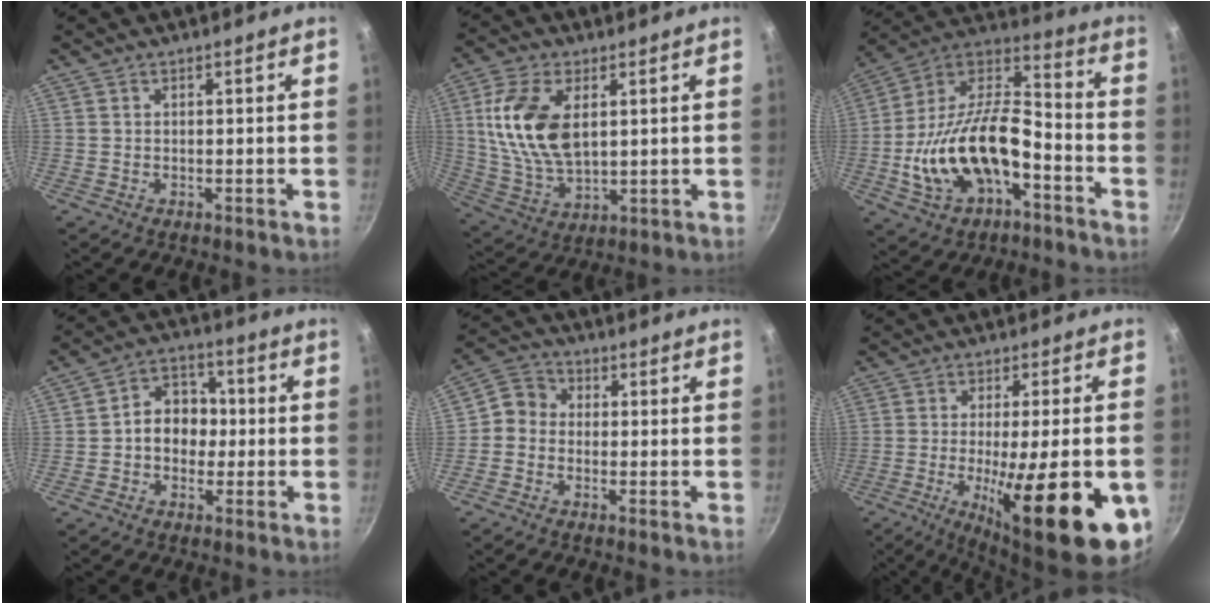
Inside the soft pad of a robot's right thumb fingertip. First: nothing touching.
{"total": 15.0, "force": [3.4, 8.5, 12.0], "torque": [-0.223, -0.013, 0.074]}
{"total": 22.5, "force": [-6.7, 12.2, 17.7], "torque": [-0.320, 0.058, -0.127]}
{"total": 8.8, "force": [-0.6, 7.1, 5.2], "torque": [-0.033, 0.026, -0.022]}
{"total": 4.8, "force": [-0.9, 4.2, 2.1], "torque": [-0.021, 0.019, -0.040]}
{"total": 22.6, "force": [-7.0, 5.7, 20.8], "torque": [-0.284, -0.010, -0.095]}